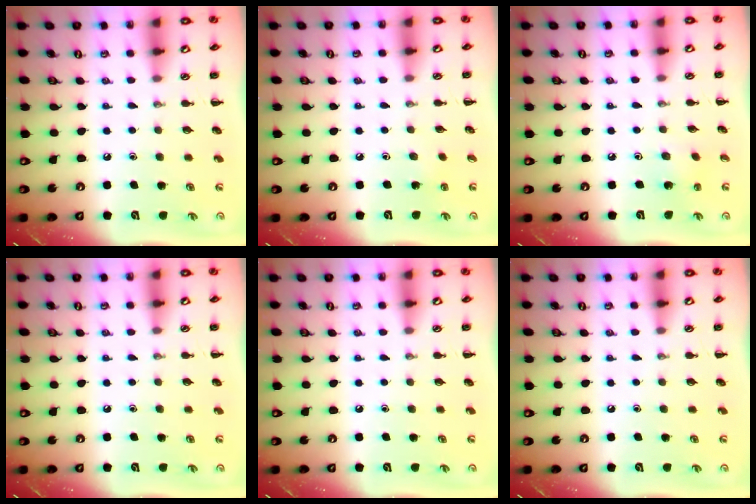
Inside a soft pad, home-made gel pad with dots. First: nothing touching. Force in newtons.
{"total": 3.3, "press": 3.1, "slide": 1.0}
{"total": 1.5, "press": 1.3, "slide": 0.6}
{"total": 0.0}
{"total": 0.0}
{"total": 0.0}